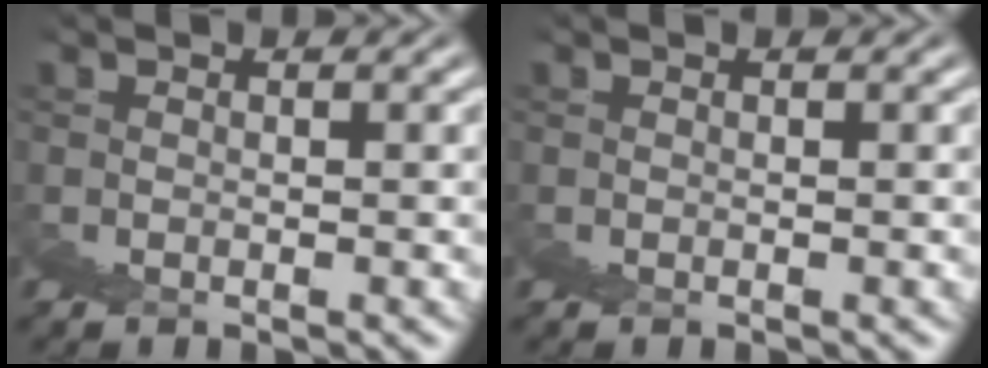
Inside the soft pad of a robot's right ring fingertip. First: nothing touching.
{"total": 0.0}